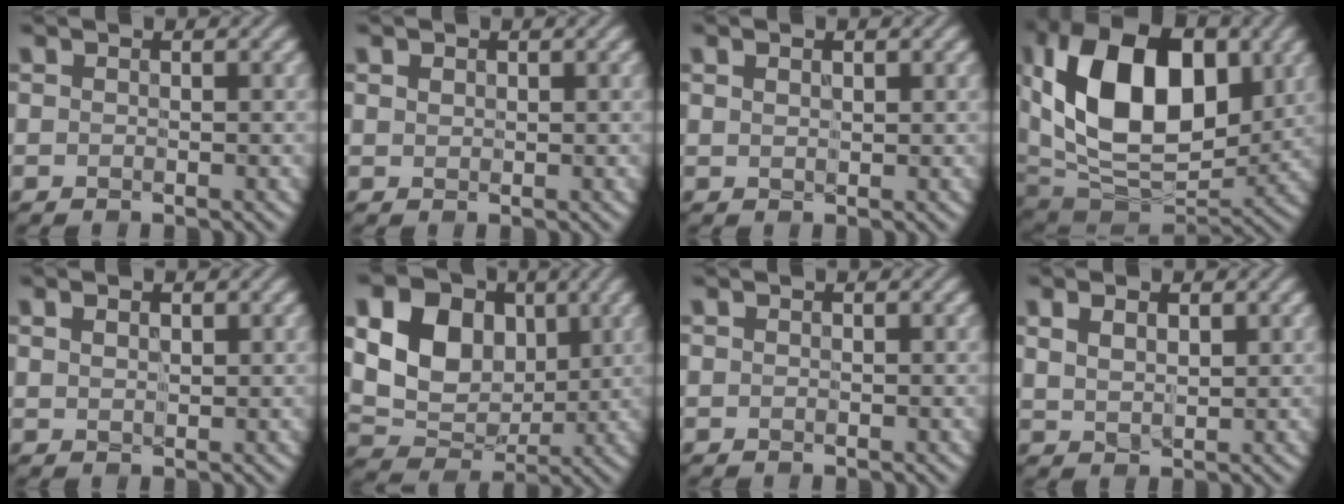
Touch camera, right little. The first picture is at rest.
{"total": 0.8, "force": [0.3, 0.6, 0.3], "torque": [-0.011, -0.002, 0.013]}
{"total": 0.9, "force": [0.4, 0.5, 0.7], "torque": [-0.011, 0.001, 0.009]}
{"total": 14.8, "force": [2.5, 9.6, 11.0], "torque": [-0.184, 0.003, 0.041]}
{"total": 1.2, "force": [0.5, 0.7, 0.9], "torque": [-0.018, 0.001, 0.012]}
{"total": 10.7, "force": [2.2, 7.9, 6.8], "torque": [-0.139, 0.008, 0.028]}
{"total": 0.0}
{"total": 2.3, "force": [0.8, 1.3, 1.8], "torque": [-0.040, -0.004, 0.019]}